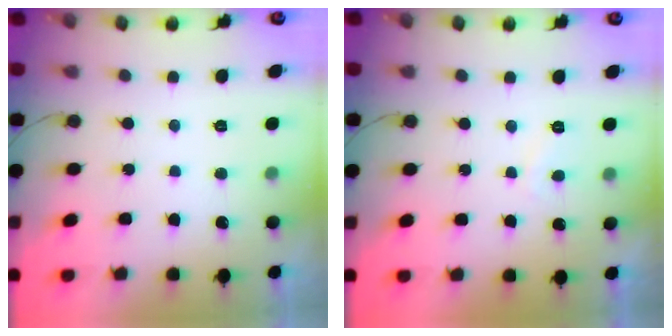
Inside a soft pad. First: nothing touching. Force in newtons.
{"total": 1.6, "press": 1.5, "slide": 0.6}